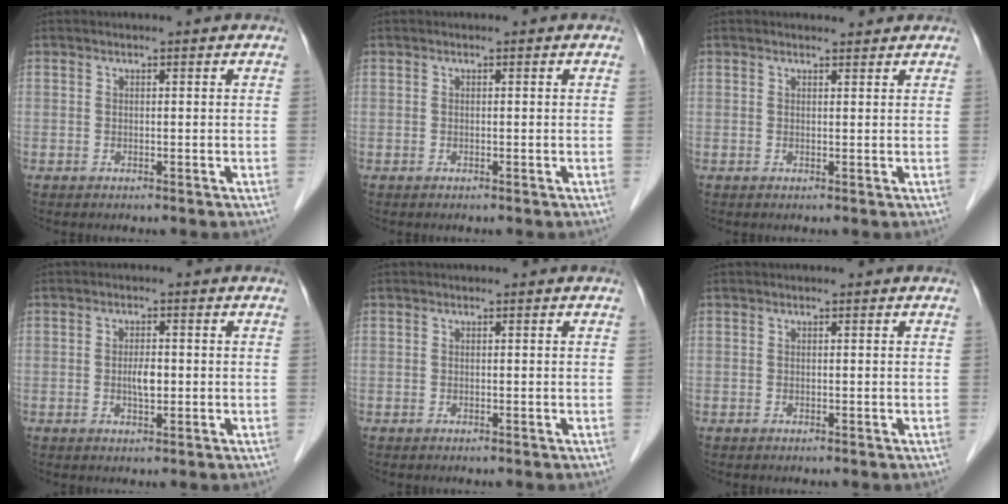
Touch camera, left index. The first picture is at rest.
{"total": 0.0}
{"total": 1.8, "force": [1.7, 0.5, 0.2], "torque": [-0.007, 0.005, 0.024]}
{"total": 2.6, "force": [-0.5, 1.0, 2.4], "torque": [-0.044, -0.001, -0.006]}
{"total": 0.0}
{"total": 0.0}